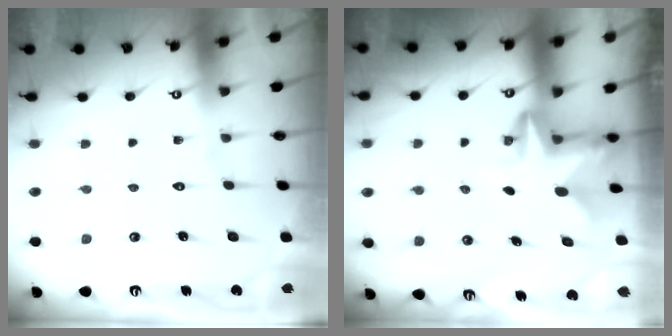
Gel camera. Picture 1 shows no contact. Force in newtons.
{"total": 2.6, "press": 2.5, "slide": 0.5}